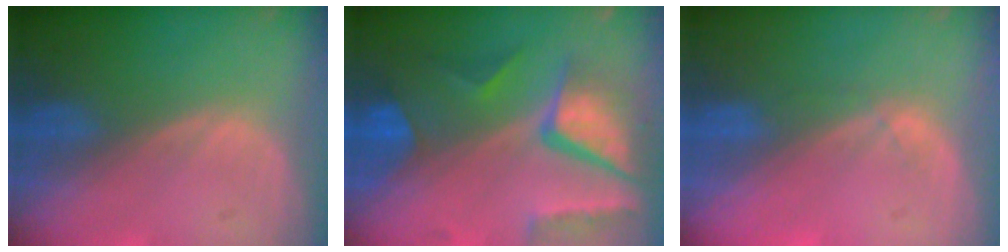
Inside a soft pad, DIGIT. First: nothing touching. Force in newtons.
{"total": 10.4, "press": 8.8, "slide": 5.5}
{"total": 1.4, "press": 1.3, "slide": 0.5}